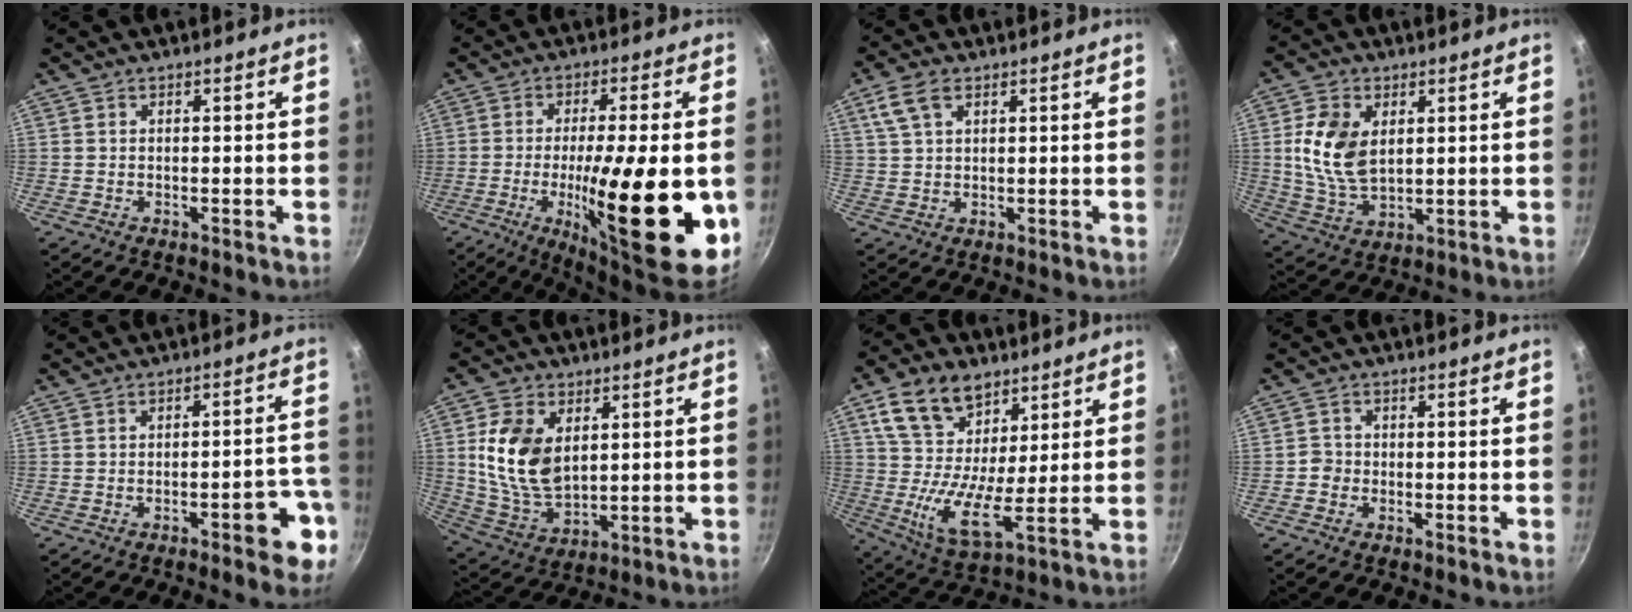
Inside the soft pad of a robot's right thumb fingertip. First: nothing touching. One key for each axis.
{"total": 22.6, "fx": -4.6, "fy": 5.5, "fz": 21.5, "tx": -0.314, "ty": 0.001, "tz": -0.065}
{"total": 5.8, "fx": 2.8, "fy": 3.3, "fz": 3.9, "tx": -0.073, "ty": 0.004, "tz": 0.053}
{"total": 11.6, "fx": 2.5, "fy": 7.3, "fz": 8.7, "tx": -0.161, "ty": -0.017, "tz": 0.053}
{"total": 8.8, "fx": -3.9, "fy": 3.0, "fz": 7.2, "tx": -0.063, "ty": 0.033, "tz": -0.045}
{"total": 14.0, "fx": 3.1, "fy": 9.1, "fz": 10.2, "tx": -0.179, "ty": -0.022, "tz": 0.071}
{"total": 15.4, "fx": 7.5, "fy": 9.1, "fz": 9.9, "tx": -0.167, "ty": -0.032, "tz": 0.134}
{"total": 1.9, "fx": -0.8, "fy": 1.7, "fz": 0.4, "tx": 0.004, "ty": 0.008, "tz": -0.017}